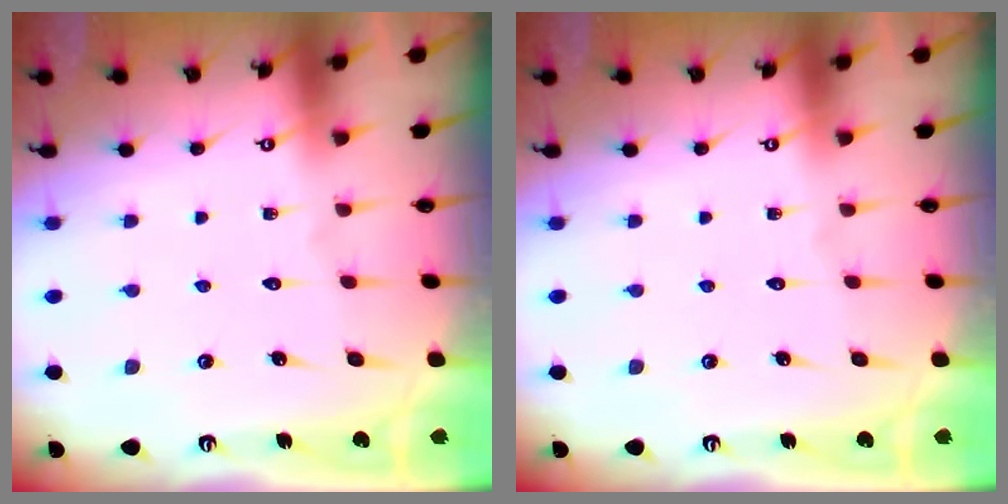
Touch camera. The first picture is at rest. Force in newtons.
{"total": 0.0}